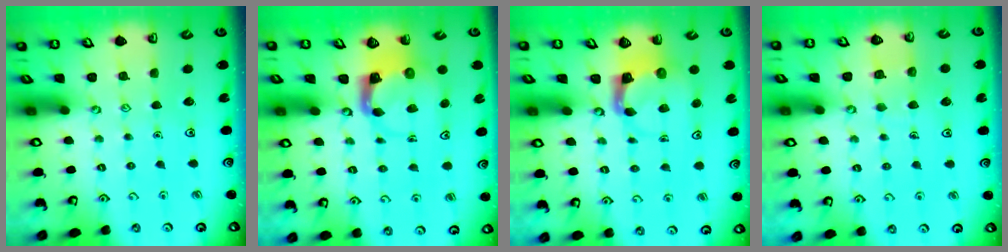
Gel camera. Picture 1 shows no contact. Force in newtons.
{"total": 3.7, "press": 3.7, "slide": 0.7}
{"total": 3.8, "press": 3.8, "slide": 0.7}
{"total": 5.6, "press": 5.6, "slide": 0.4}